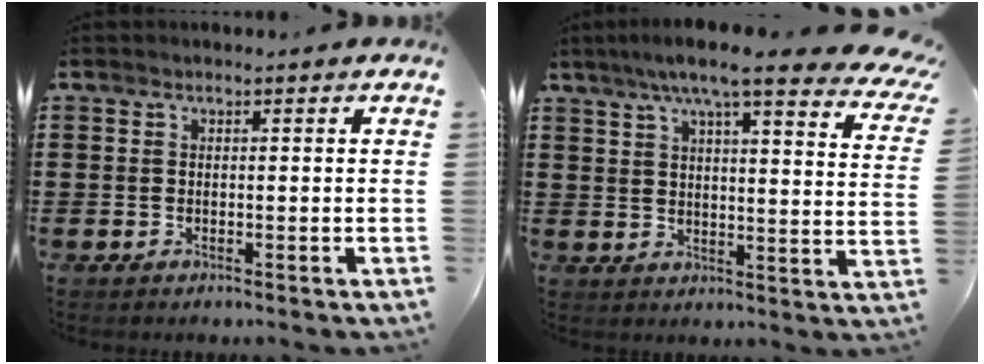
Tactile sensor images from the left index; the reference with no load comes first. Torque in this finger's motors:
{"motor_torque": [1.46, -0.68, 1.05, 0.15]}